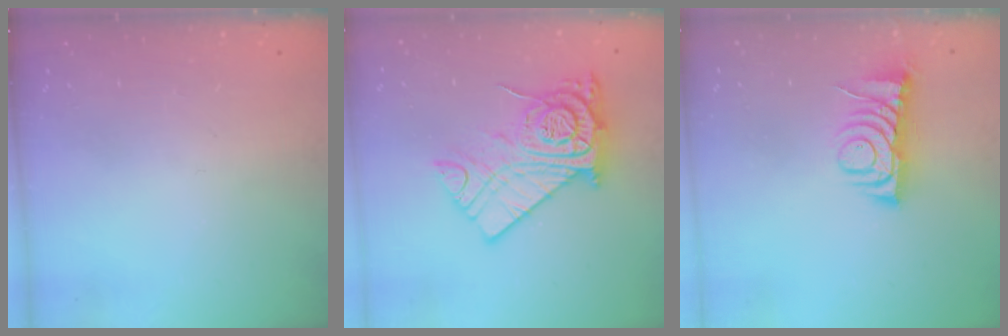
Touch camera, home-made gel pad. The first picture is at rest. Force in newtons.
{"total": 16.3, "press": 16.3, "slide": 1.3}
{"total": 7.0, "press": 7.0, "slide": 0.9}